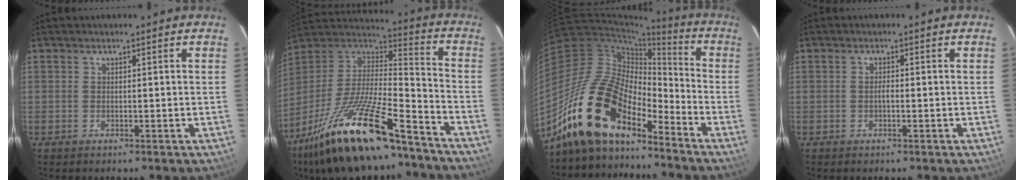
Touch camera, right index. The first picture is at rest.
{"total": 24.5, "force": [-16.9, 5.9, 16.7], "torque": [-0.319, -0.032, -0.289]}
{"total": 19.3, "force": [-14.3, 7.6, 10.6], "torque": [-0.204, -0.001, -0.275]}
{"total": 1.0, "force": [-0.4, 0.3, 0.8], "torque": [-0.016, 0.004, -0.007]}